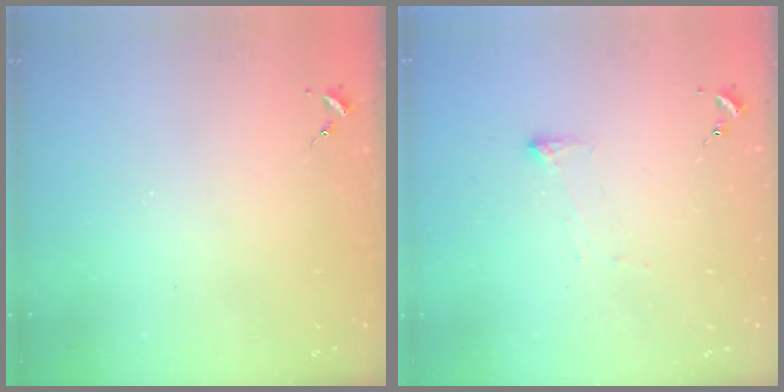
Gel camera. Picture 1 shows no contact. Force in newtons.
{"total": 3.5, "press": 3.4, "slide": 0.7}